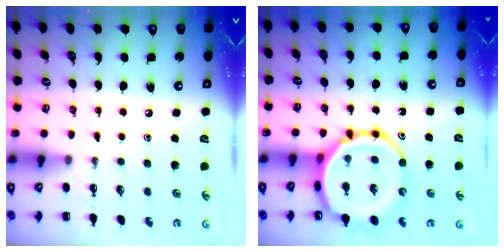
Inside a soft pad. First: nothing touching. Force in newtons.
{"total": 15.8, "press": 15.5, "slide": 2.9}